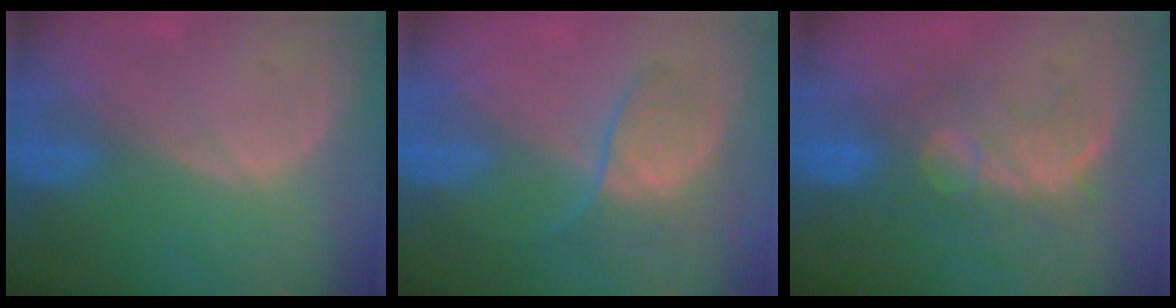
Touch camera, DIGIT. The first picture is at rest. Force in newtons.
{"total": 6.3, "press": 5.8, "slide": 2.3}
{"total": 7.6, "press": 7.3, "slide": 2.1}